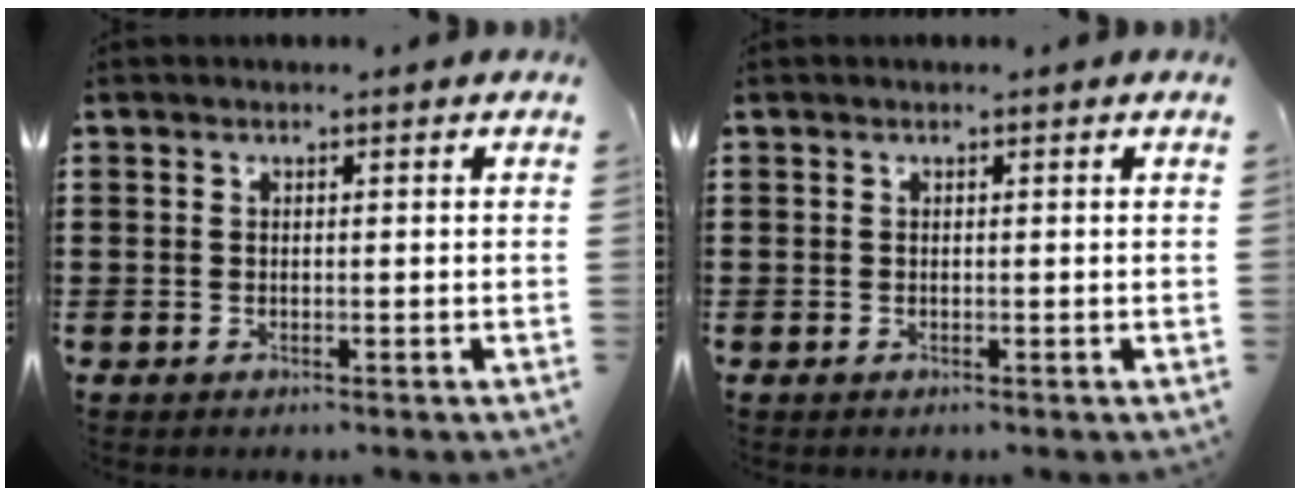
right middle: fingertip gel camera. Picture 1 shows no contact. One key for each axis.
{"total": 0.0}